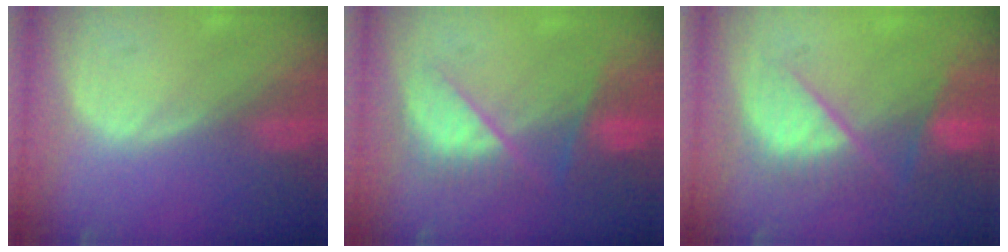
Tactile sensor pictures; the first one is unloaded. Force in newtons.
{"total": 7.1, "press": 7.0, "slide": 0.6}
{"total": 9.4, "press": 8.2, "slide": 4.7}